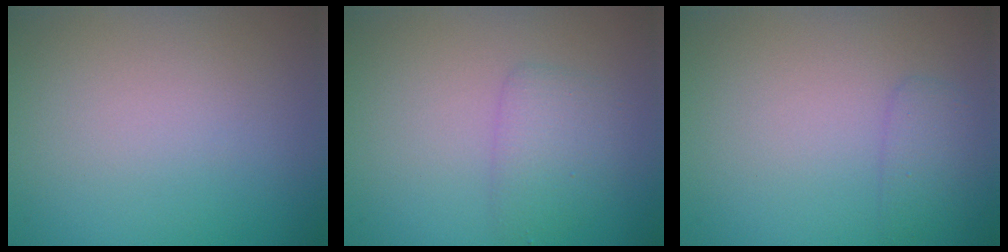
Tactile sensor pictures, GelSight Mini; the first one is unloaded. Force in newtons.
{"total": 2.0, "press": 2.0, "slide": 0.1}
{"total": 1.5, "press": 1.5, "slide": 0.1}